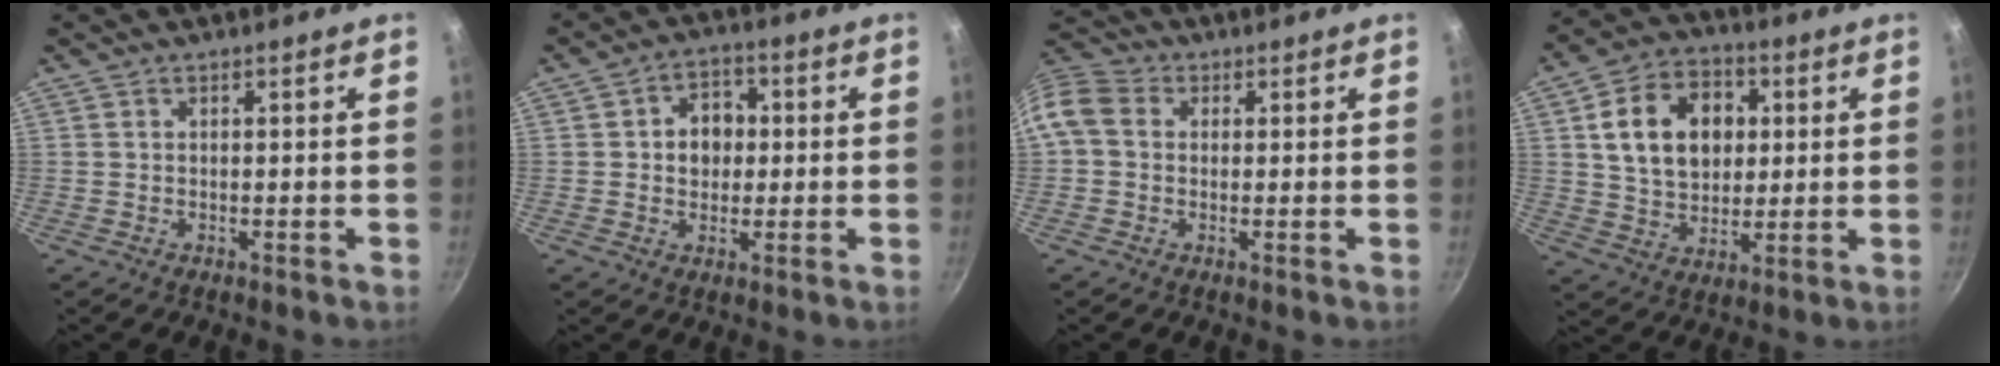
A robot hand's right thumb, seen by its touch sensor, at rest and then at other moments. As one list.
[{"total": 6.9, "force": [0.6, 5.7, 3.9], "torque": [-0.019, 0.008, 0.003]}, {"total": 9.8, "force": [0.8, 8.2, 5.5], "torque": [-0.115, 0.029, -0.004]}, {"total": 15.5, "force": [3.1, 11.5, 9.9], "torque": [-0.138, 0.008, 0.050]}]